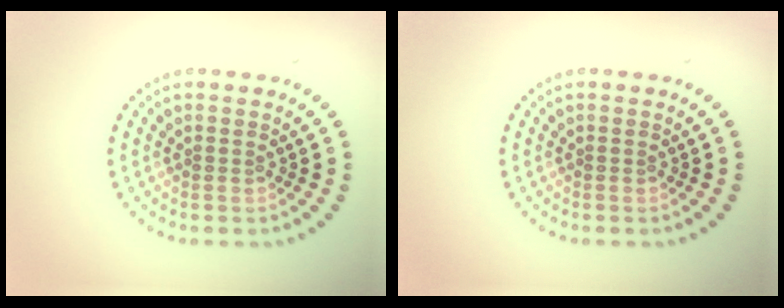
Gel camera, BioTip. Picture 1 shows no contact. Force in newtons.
{"total": 0.0}